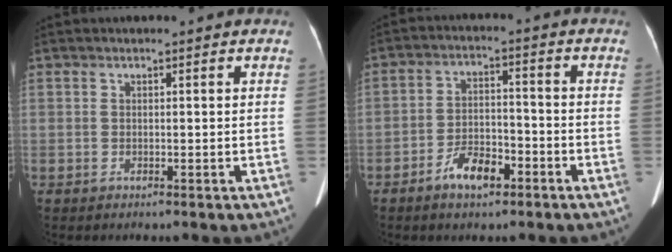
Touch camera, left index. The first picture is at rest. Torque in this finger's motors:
{"motor_torque": [0.32, 0.35, 0.13, 0.02]}